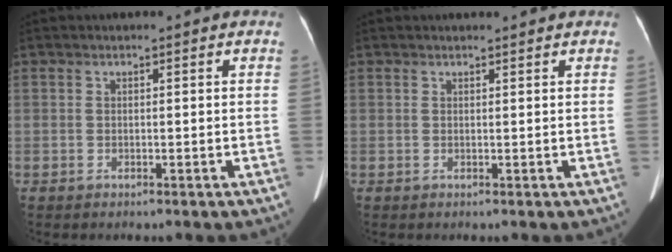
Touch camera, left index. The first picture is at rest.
{"total": 1.1, "force": [1.1, 0.1, 0.3], "torque": [-0.007, 0.006, 0.017]}